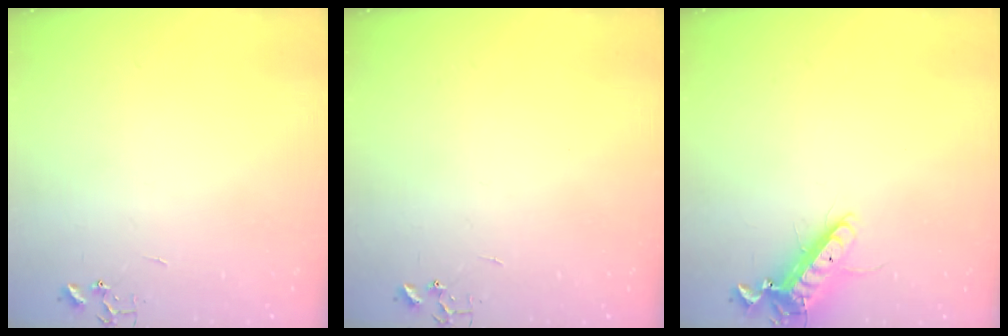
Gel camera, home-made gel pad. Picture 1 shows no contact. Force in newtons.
{"total": 0.0}
{"total": 13.1, "press": 13.0, "slide": 2.3}